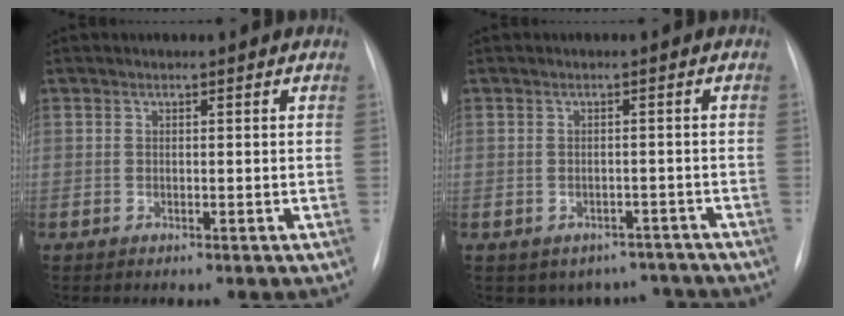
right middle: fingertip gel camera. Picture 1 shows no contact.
{"total": 5.7, "force": [-4.6, 3.3, 0.1], "torque": [0.018, 0.022, -0.053]}